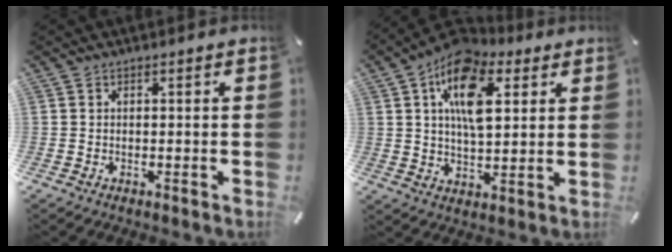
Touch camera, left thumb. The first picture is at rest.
{"total": 15.6, "force": [6.3, 8.7, 11.3], "torque": [-0.209, -0.010, 0.109]}